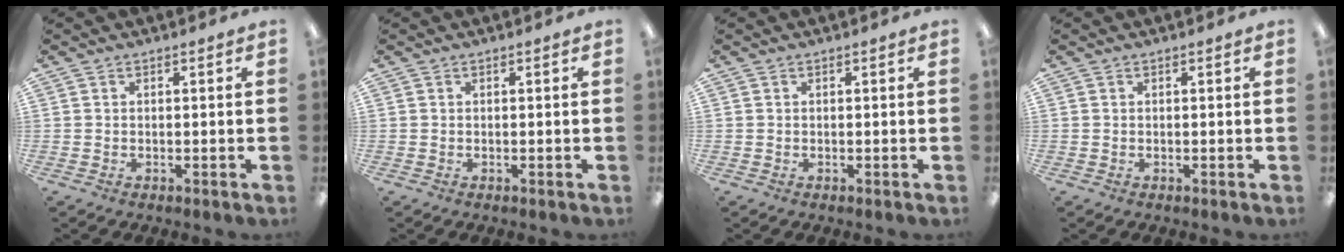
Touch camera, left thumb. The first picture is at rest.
{"total": 0.0}
{"total": 0.0}
{"total": 0.0}